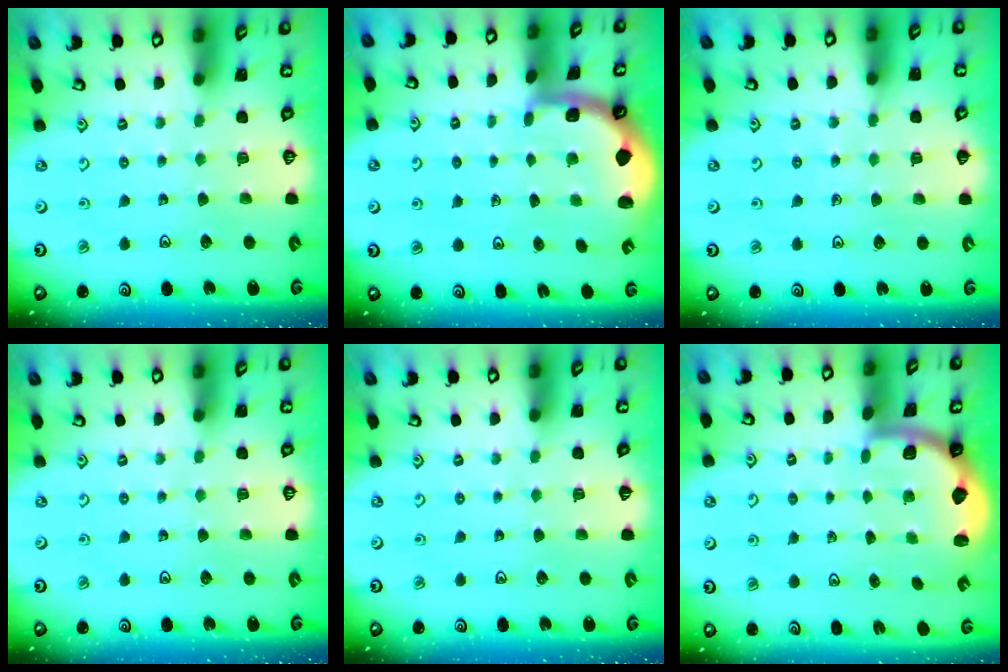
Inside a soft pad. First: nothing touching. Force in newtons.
{"total": 1.5, "press": 1.5, "slide": 0.2}
{"total": 2.7, "press": 2.6, "slide": 0.5}
{"total": 0.0}
{"total": 0.0}
{"total": 1.9, "press": 1.8, "slide": 0.5}